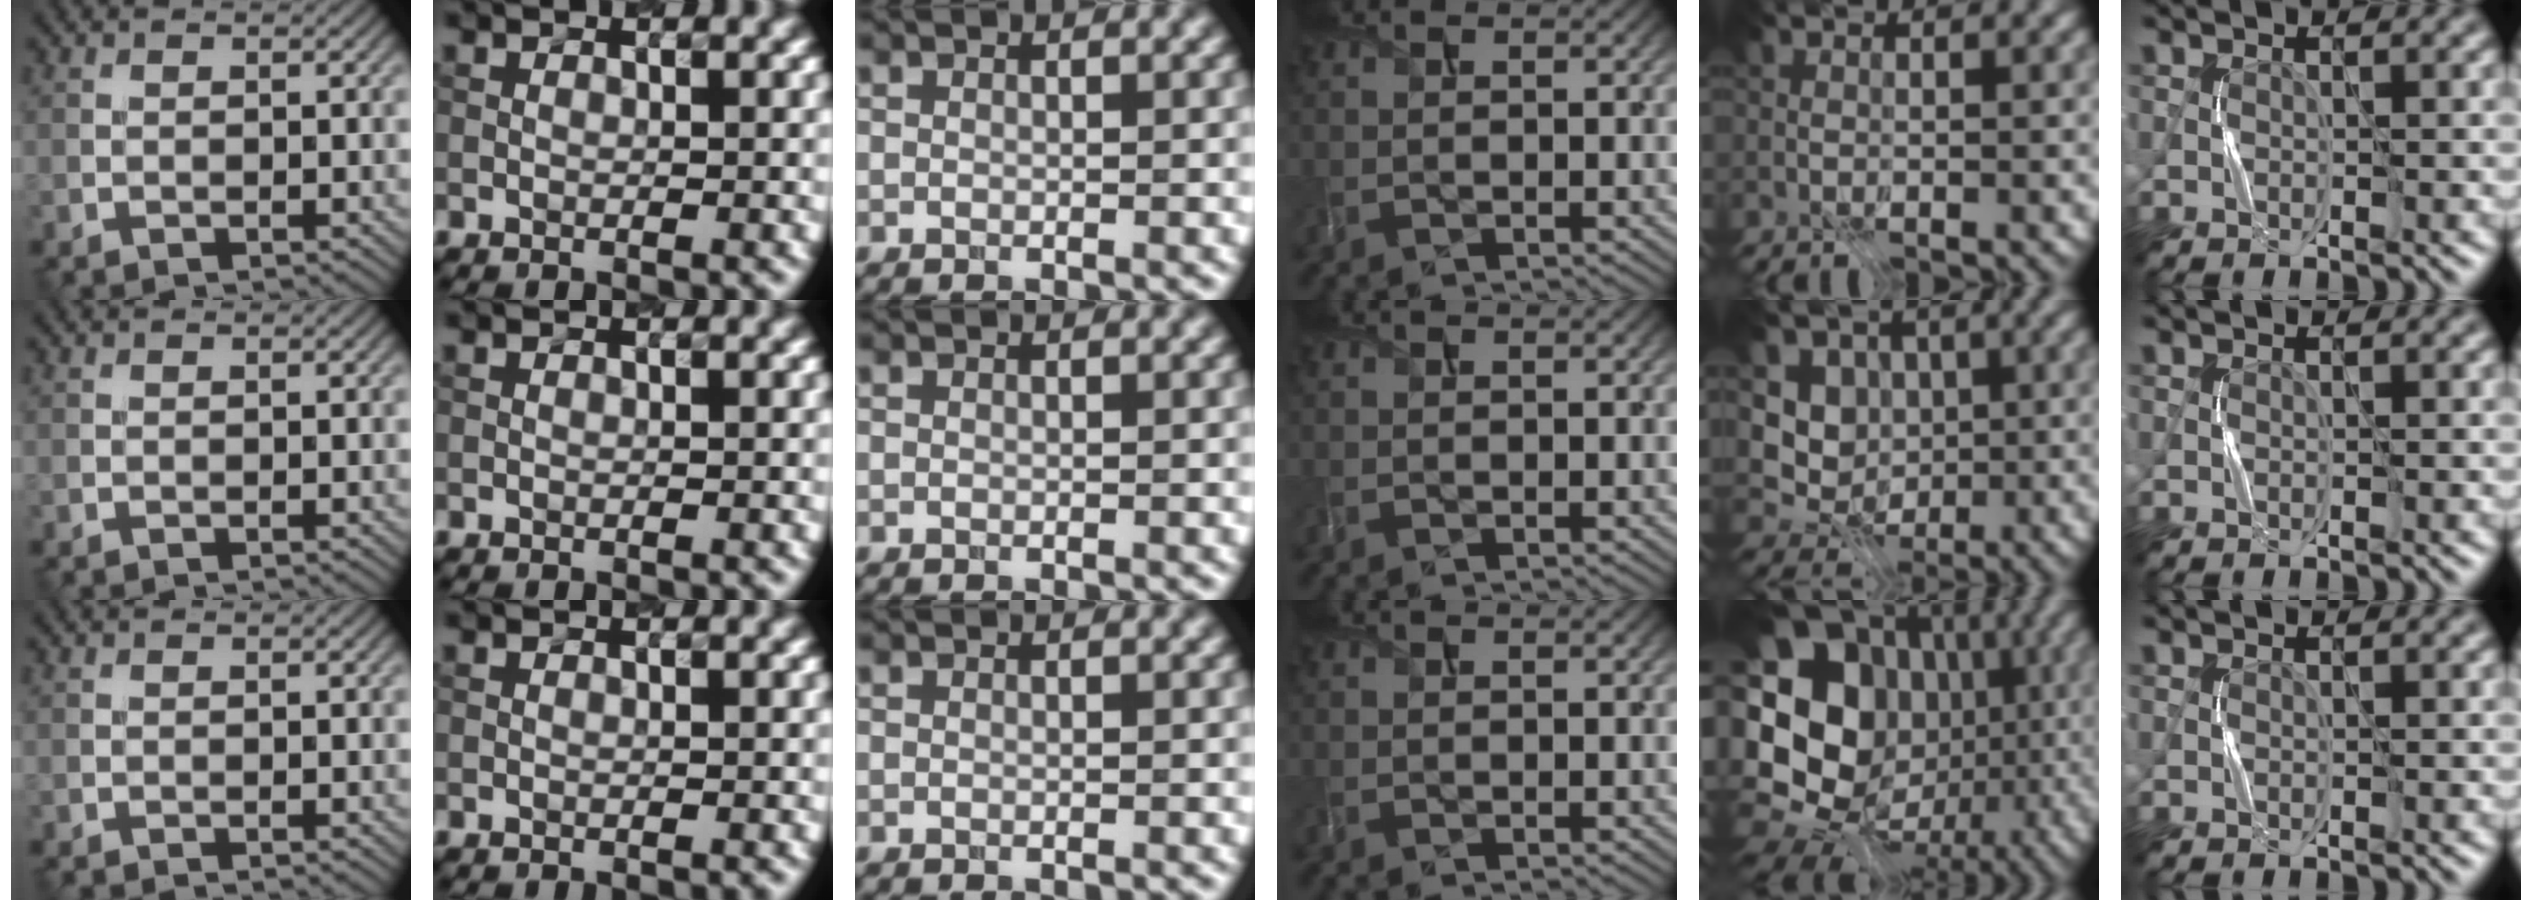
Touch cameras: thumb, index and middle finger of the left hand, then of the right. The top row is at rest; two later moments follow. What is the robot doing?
{"motion": "press", "object": "joystick"}